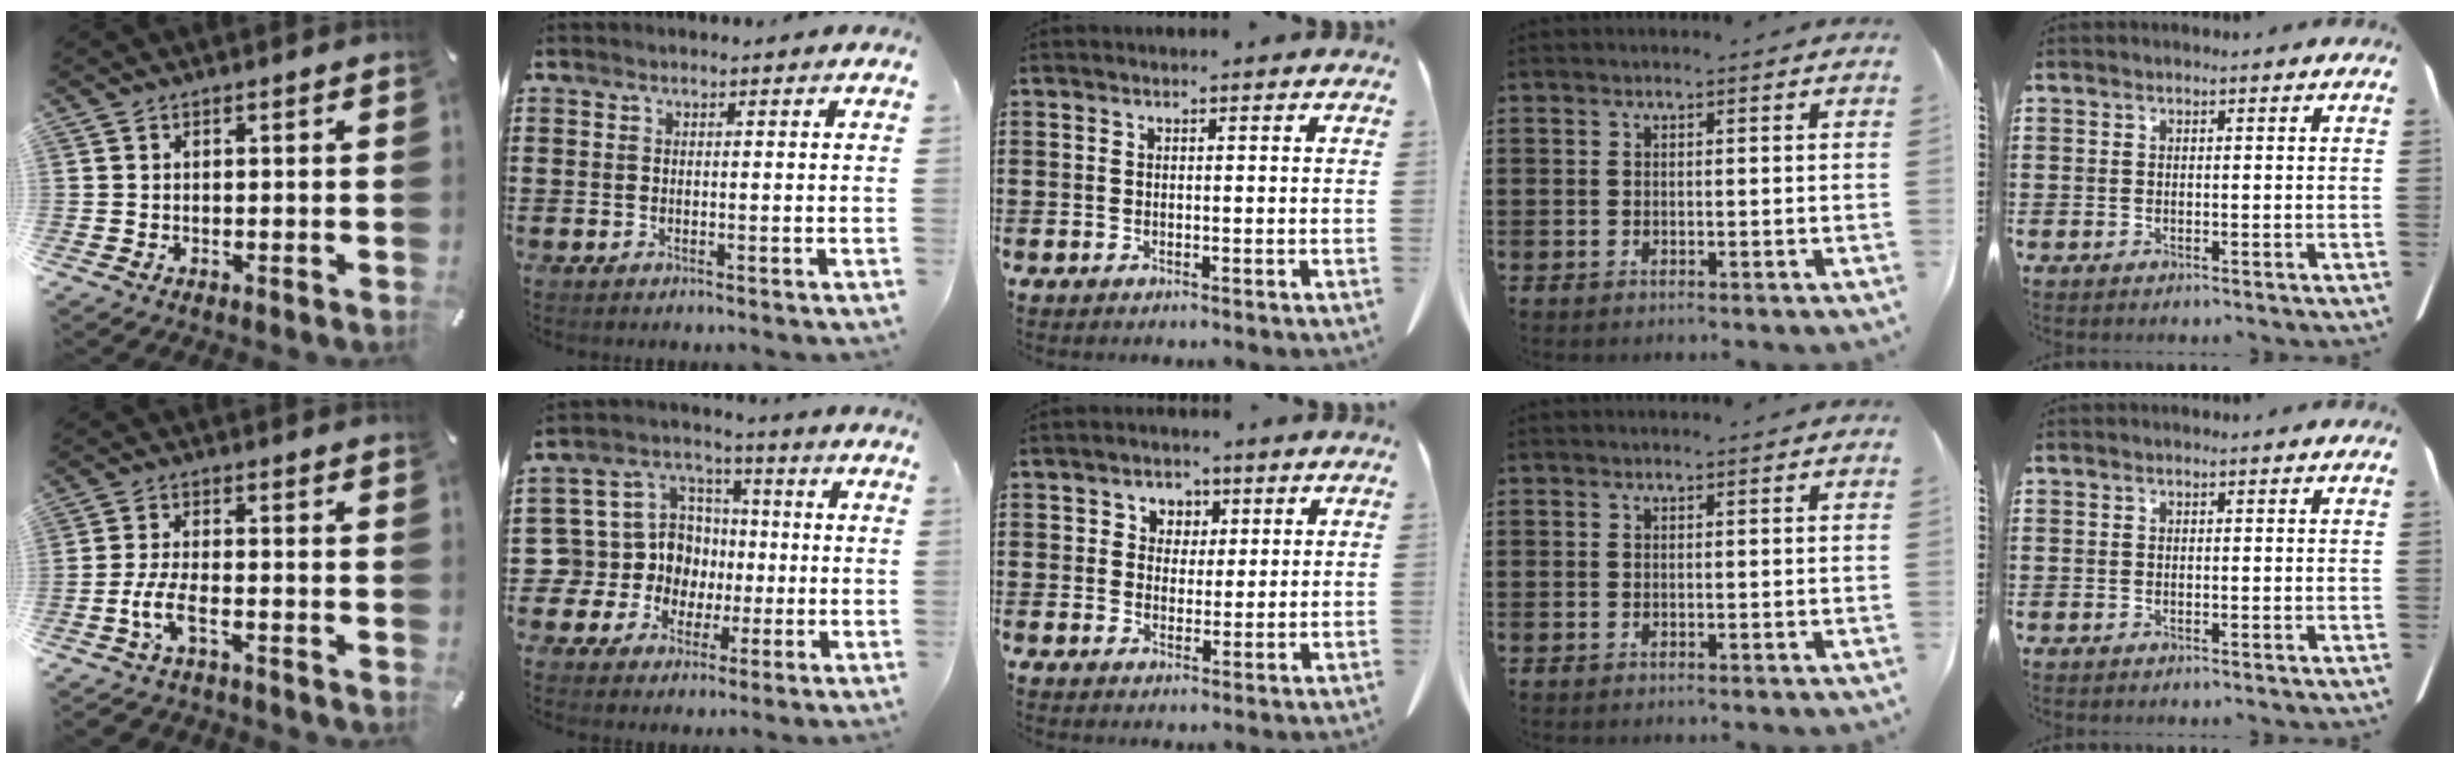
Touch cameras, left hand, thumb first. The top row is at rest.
{"thumb": {"total": 7.0, "force": [-3.7, 3.0, 5.2], "torque": [-0.116, 0.005, -0.068]}, "index": {"total": 10.1, "force": [-0.1, 9.7, 2.7], "torque": [-0.115, -0.004, 0.002]}, "middle": {"total": 3.3, "force": [1.6, 2.8, 0.4], "torque": [-0.018, 0.009, 0.025]}}